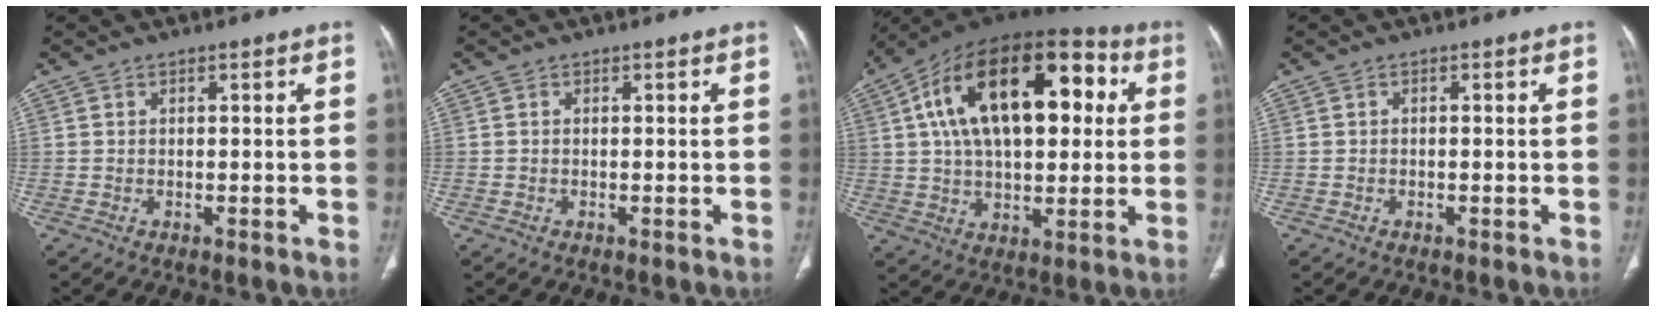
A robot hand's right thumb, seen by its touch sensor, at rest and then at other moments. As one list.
[{"total": 0.0}, {"total": 26.7, "force": [6.3, 14.1, 21.7], "torque": [-0.350, 0.030, 0.095]}, {"total": 0.0}]